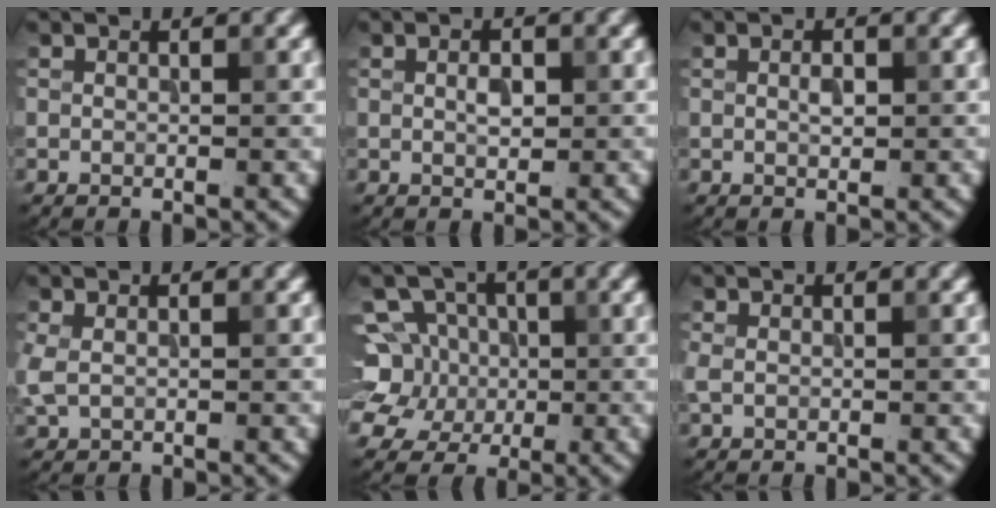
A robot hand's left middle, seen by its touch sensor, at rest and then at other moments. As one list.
[{"total": 1.4, "force": [0.2, 0.7, 1.2], "torque": [-0.025, 0.001, 0.004]}, {"total": 1.0, "force": [0.2, 0.5, 0.9], "torque": [-0.019, 0.001, 0.003]}, {"total": 1.6, "force": [0.2, 1.0, 1.2], "torque": [-0.033, 0.002, 0.004]}, {"total": 8.4, "force": [1.5, 7.3, 4.0], "torque": [-0.067, 0.035, -0.012]}, {"total": 0.8, "force": [0.1, 0.5, 0.7], "torque": [-0.019, 0.000, 0.000]}]